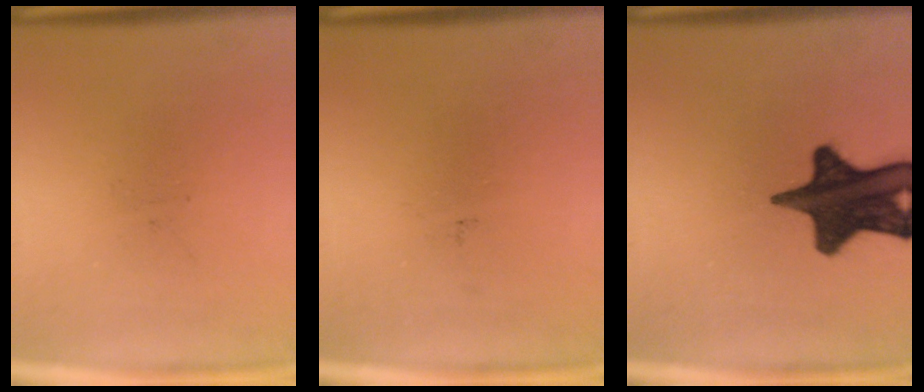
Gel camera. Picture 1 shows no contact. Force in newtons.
{"total": 0.0}
{"total": 17.1}